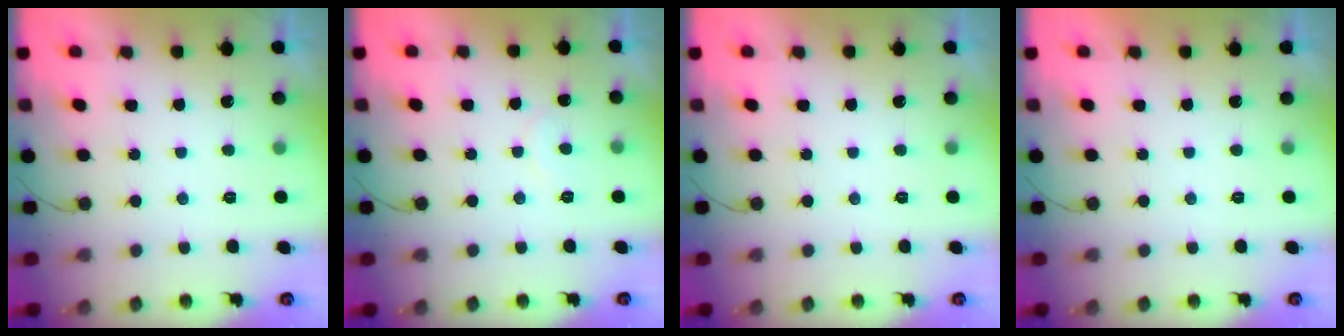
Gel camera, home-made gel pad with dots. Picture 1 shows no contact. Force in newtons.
{"total": 4.9, "press": 4.9, "slide": 0.3}
{"total": 0.0}
{"total": 1.8, "press": 1.8, "slide": 0.0}